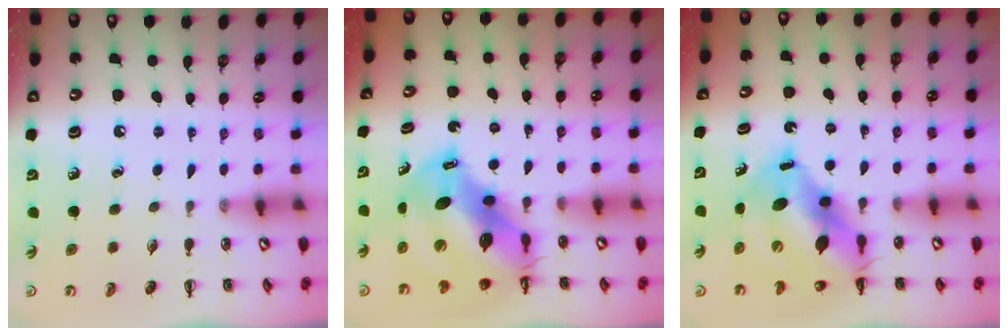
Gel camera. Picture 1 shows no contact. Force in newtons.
{"total": 13.6, "press": 12.9, "slide": 4.1}
{"total": 14.1, "press": 13.6, "slide": 3.7}